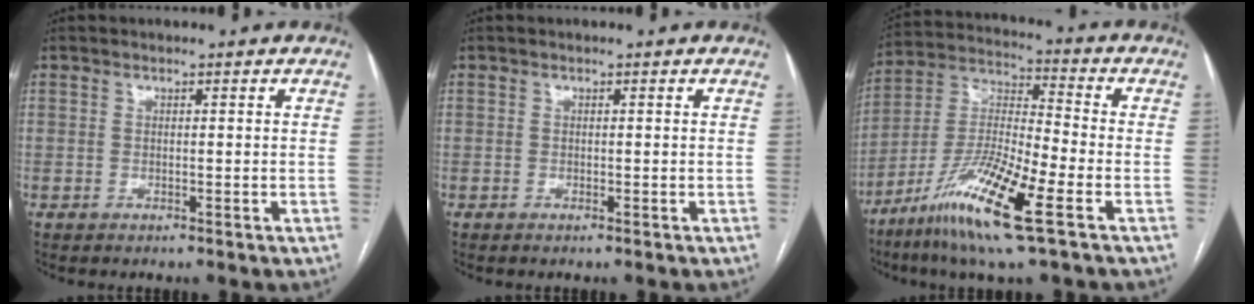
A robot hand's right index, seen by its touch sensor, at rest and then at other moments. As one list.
[{"total": 0.0}, {"total": 16.1, "force": [-8.1, 1.2, 13.8], "torque": [-0.281, -0.025, -0.153]}]